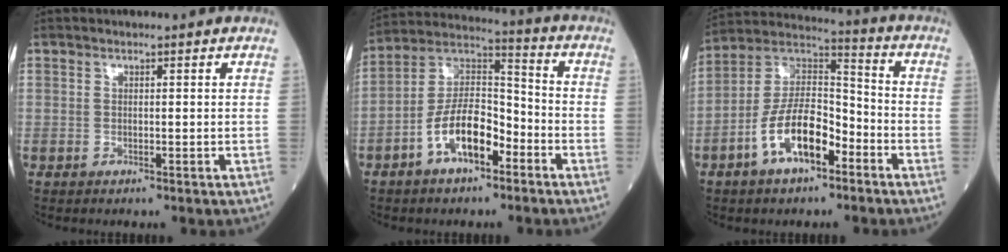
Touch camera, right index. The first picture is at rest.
{"total": 12.1, "force": [-5.6, 5.0, 9.5], "torque": [-0.187, 0.021, -0.103]}
{"total": 12.5, "force": [-5.8, 5.2, 9.8], "torque": [-0.195, 0.020, -0.107]}